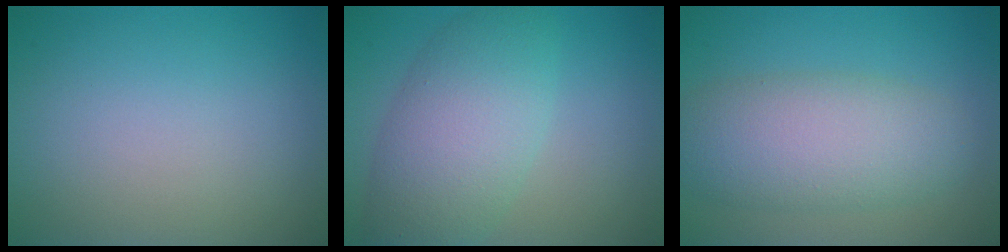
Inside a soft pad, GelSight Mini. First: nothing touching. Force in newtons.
{"total": 6.7, "press": 6.7, "slide": 0.3}
{"total": 6.5, "press": 6.5, "slide": 0.4}